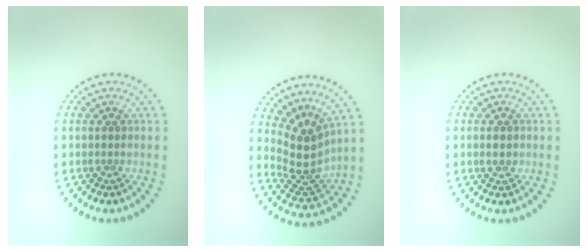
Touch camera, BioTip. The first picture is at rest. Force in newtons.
{"total": 3.7, "press": 2.6, "slide": 2.6}
{"total": 1.5, "press": 1.5, "slide": 0.1}